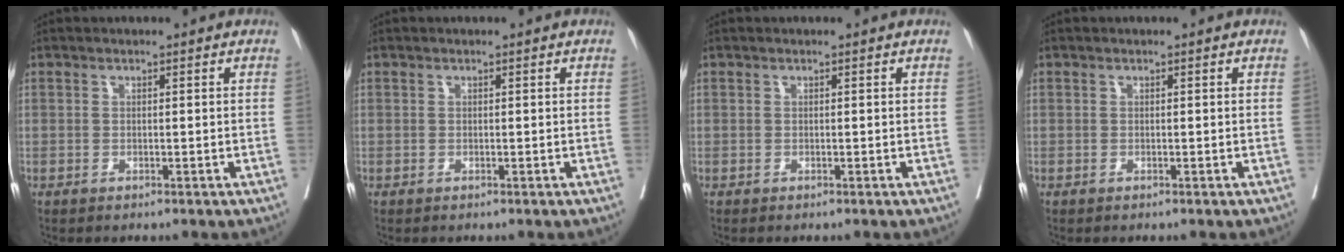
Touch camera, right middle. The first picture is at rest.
{"total": 0.0}
{"total": 0.0}
{"total": 0.0}